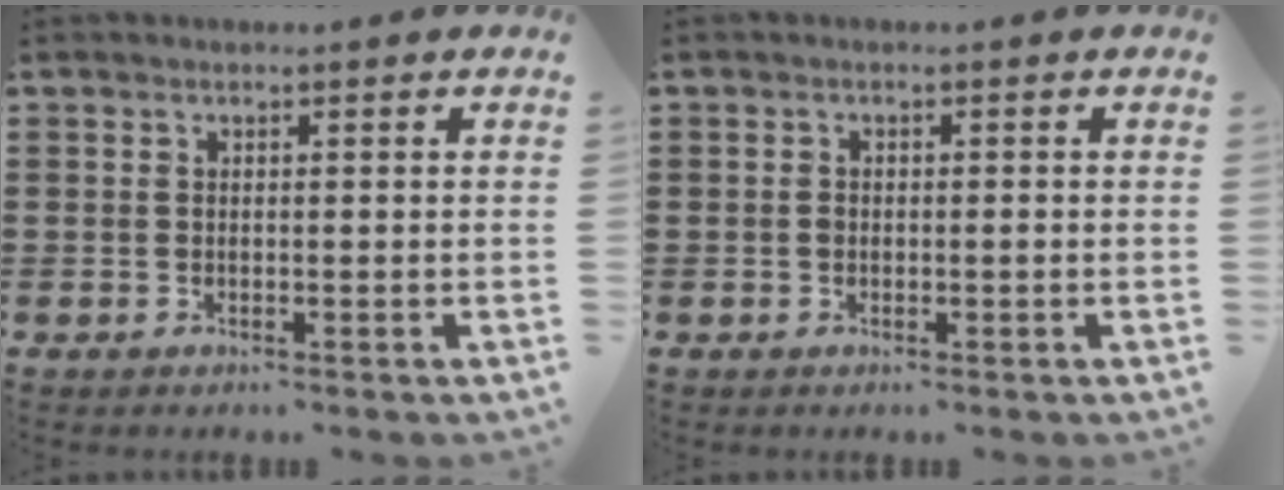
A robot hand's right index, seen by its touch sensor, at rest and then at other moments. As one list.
[{"total": 1.1, "force": [-0.3, 0.5, 0.9], "torque": [-0.019, 0.000, -0.006]}]